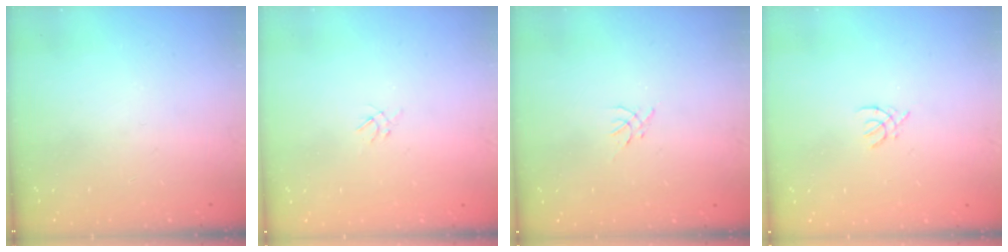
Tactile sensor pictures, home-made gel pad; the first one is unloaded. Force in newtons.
{"total": 1.2, "press": 1.1, "slide": 0.5}
{"total": 0.0}
{"total": 1.8, "press": 1.8, "slide": 0.4}